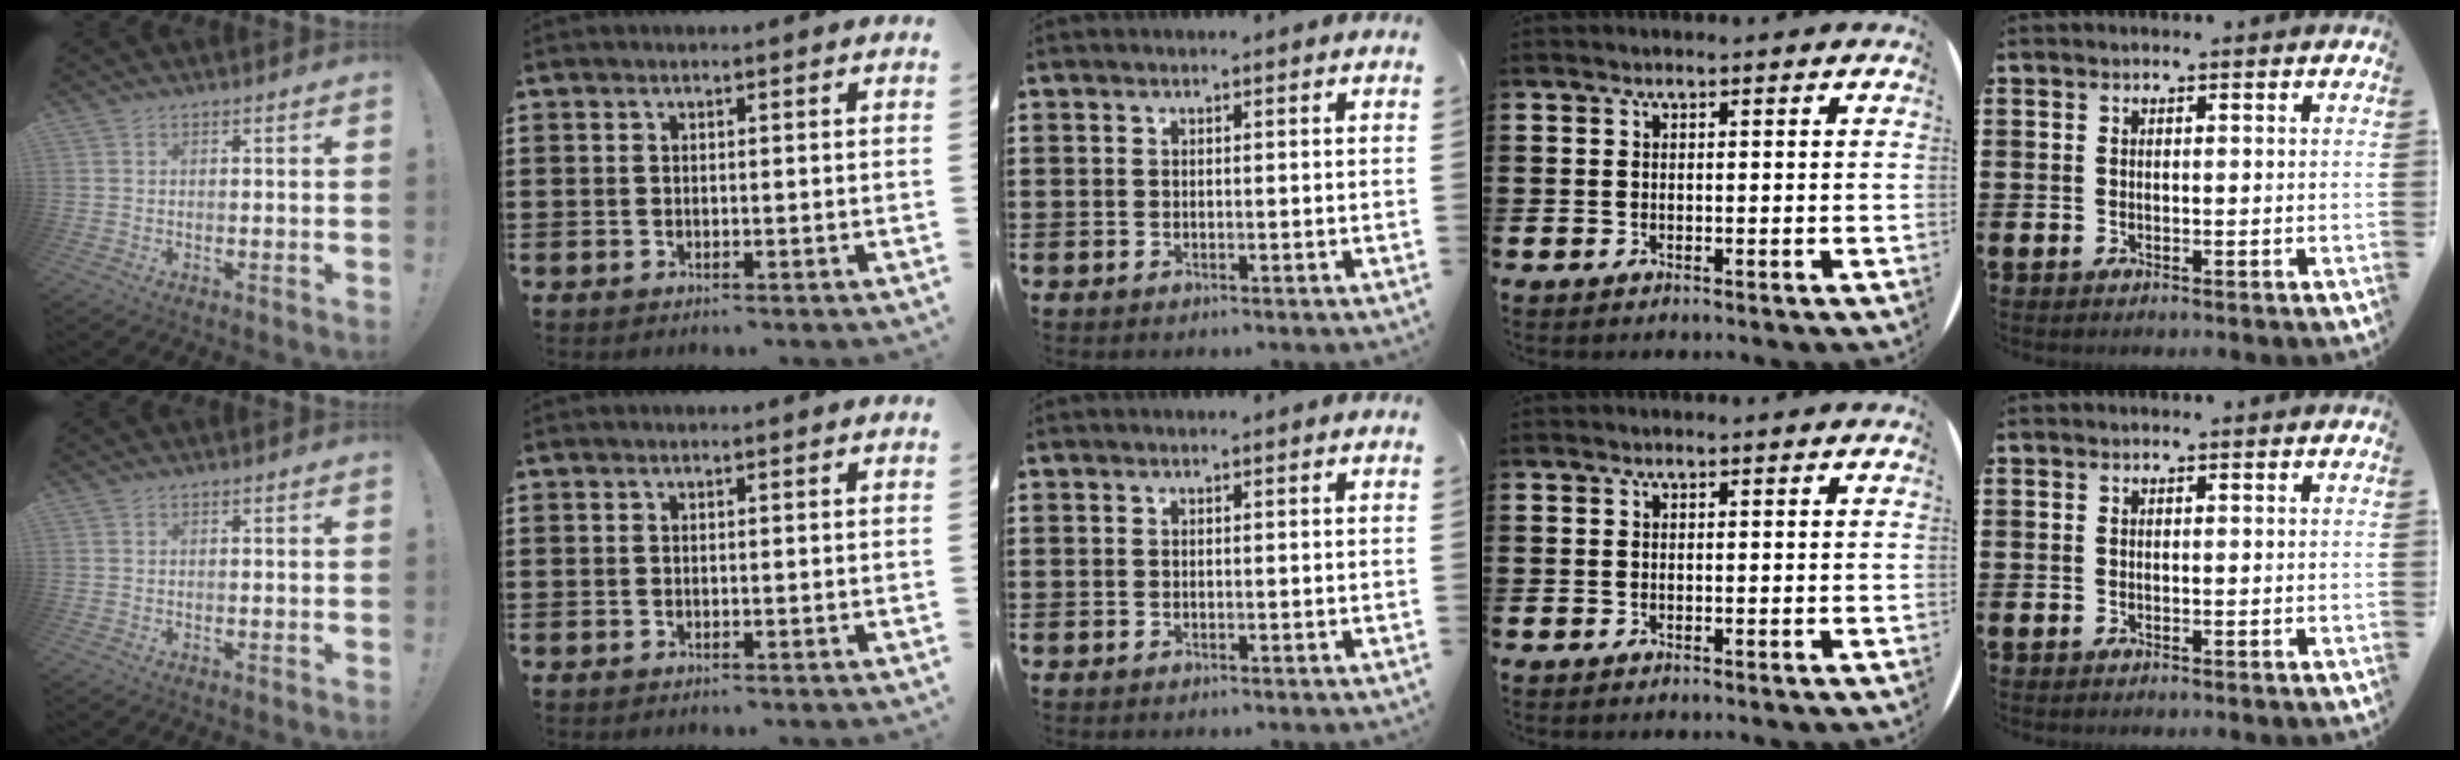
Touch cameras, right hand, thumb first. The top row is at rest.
{}